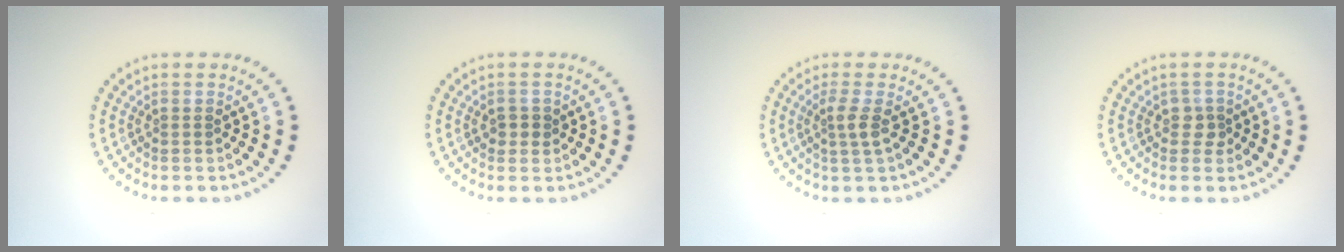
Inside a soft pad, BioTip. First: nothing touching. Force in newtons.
{"total": 1.3, "press": 1.2, "slide": 0.5}
{"total": 1.9, "press": 1.3, "slide": 1.3}
{"total": 1.4, "press": 1.1, "slide": 0.8}